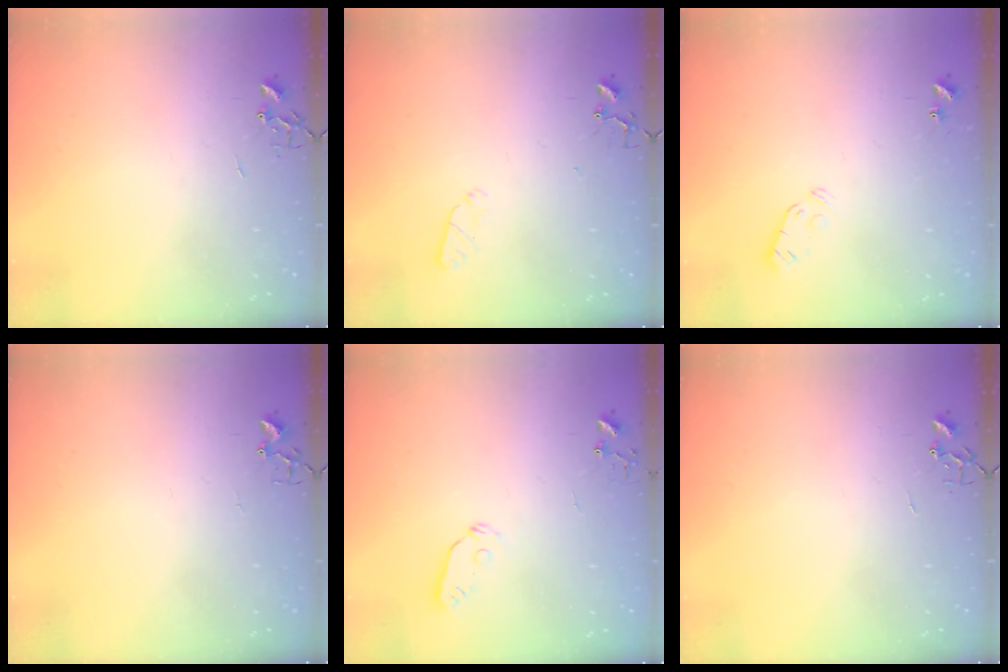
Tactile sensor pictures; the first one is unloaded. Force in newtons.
{"total": 3.6, "press": 3.6, "slide": 0.5}
{"total": 3.0, "press": 2.9, "slide": 0.9}
{"total": 3.0, "press": 2.9, "slide": 0.4}
{"total": 3.9, "press": 3.8, "slide": 0.6}
{"total": 0.0}